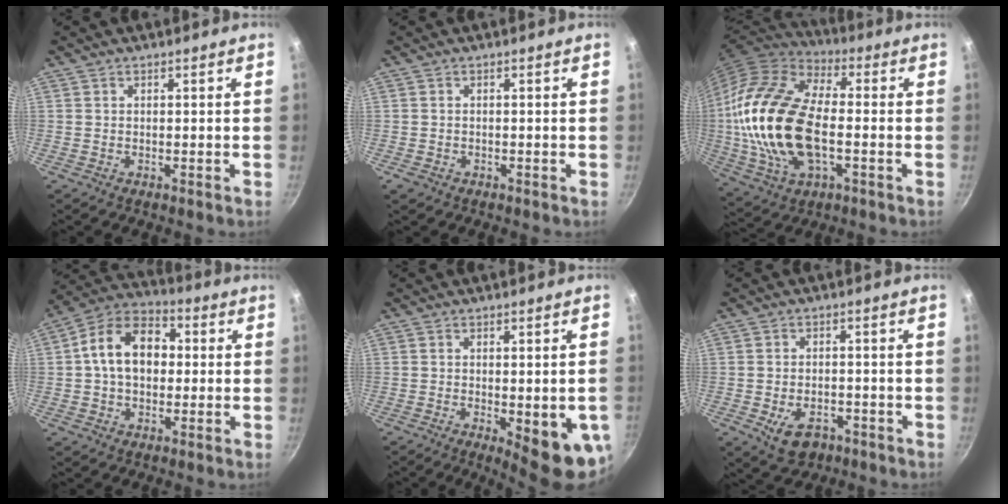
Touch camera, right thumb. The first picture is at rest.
{"total": 1.1, "force": [-0.6, 0.8, 0.4], "torque": [-0.010, 0.000, -0.007]}
{"total": 23.4, "force": [-1.7, 12.9, 19.5], "torque": [-0.384, 0.019, -0.036]}
{"total": 13.7, "force": [1.0, 9.7, 9.7], "torque": [-0.126, 0.030, -0.001]}
{"total": 12.1, "force": [-3.0, 3.6, 11.1], "torque": [-0.111, -0.009, -0.029]}
{"total": 6.3, "force": [-2.9, 4.1, 3.8], "torque": [-0.050, 0.015, -0.039]}